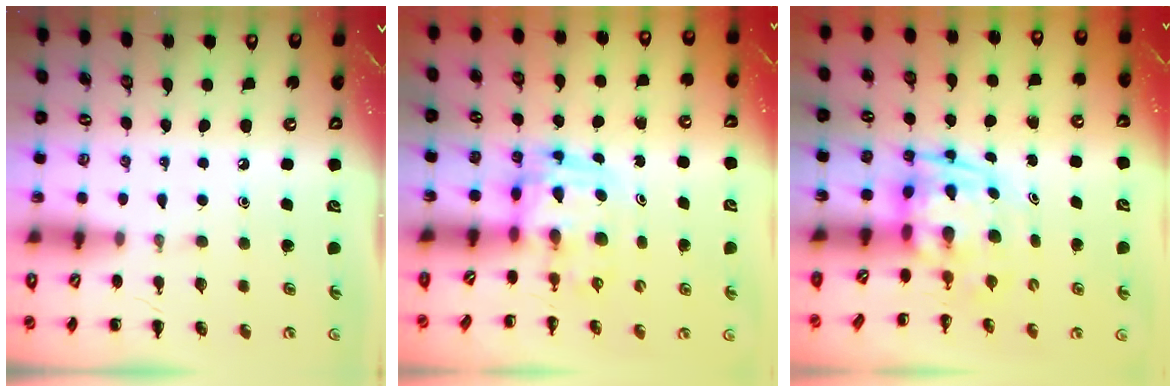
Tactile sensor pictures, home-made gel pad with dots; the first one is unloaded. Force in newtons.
{"total": 3.6, "press": 3.5, "slide": 0.6}
{"total": 3.5, "press": 3.4, "slide": 0.9}